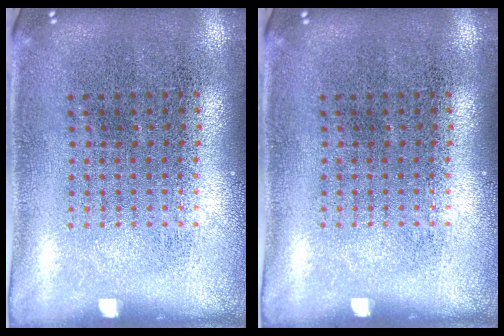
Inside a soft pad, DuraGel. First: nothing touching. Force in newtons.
{"total": 0.0}